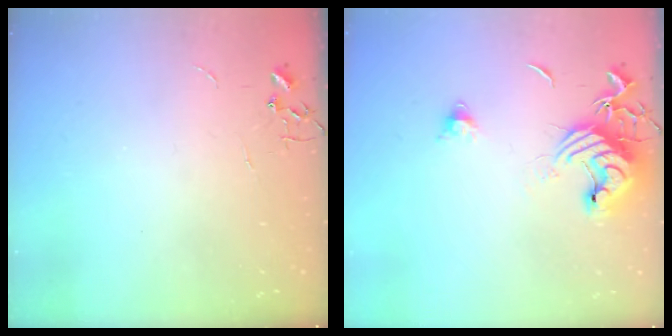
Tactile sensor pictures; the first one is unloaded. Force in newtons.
{"total": 13.8, "press": 13.7, "slide": 1.8}